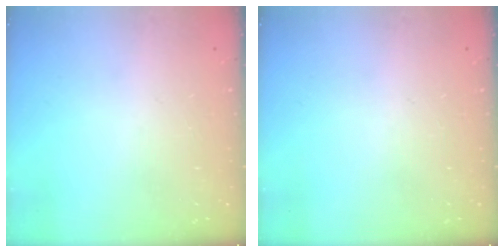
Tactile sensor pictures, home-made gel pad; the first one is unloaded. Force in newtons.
{"total": 0.0}